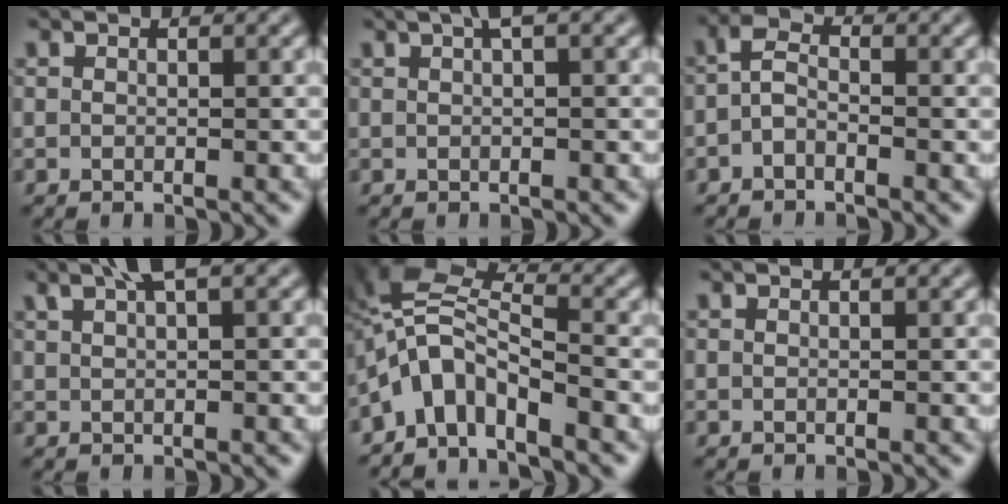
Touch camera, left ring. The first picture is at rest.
{"total": 1.6, "force": [0.7, 0.2, 1.4], "torque": [-0.022, 0.009, 0.013]}
{"total": 2.0, "force": [-0.9, 1.1, 1.5], "torque": [-0.030, 0.005, -0.024]}
{"total": 2.4, "force": [1.6, 0.4, 1.8], "torque": [-0.026, 0.004, 0.028]}
{"total": 5.9, "force": [-3.7, 2.4, 4.0], "torque": [-0.066, 0.007, -0.087]}
{"total": 0.0}